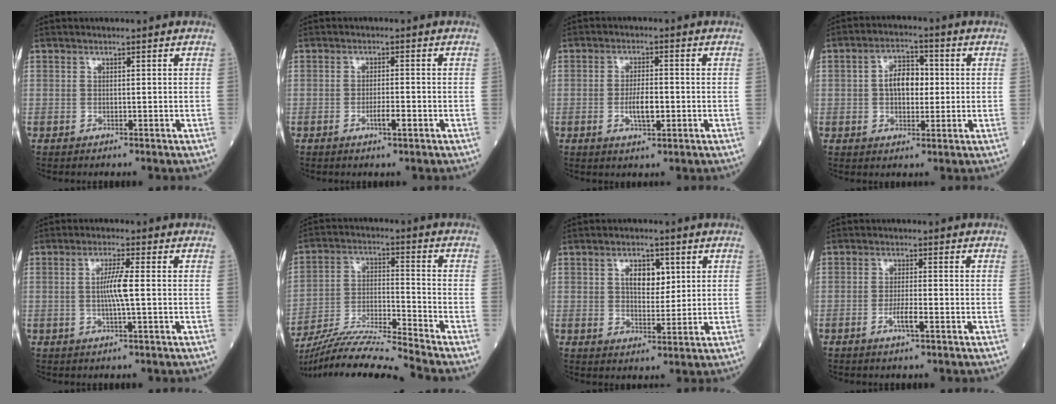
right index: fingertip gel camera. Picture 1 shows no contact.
{"total": 2.3, "force": [-1.0, 0.3, 2.1], "torque": [-0.034, -0.001, -0.018]}
{"total": 4.4, "force": [-1.1, 1.3, 4.1], "torque": [-0.077, 0.000, -0.017]}
{"total": 6.2, "force": [0.4, 3.5, 5.1], "torque": [-0.090, 0.016, 0.004]}
{"total": 4.2, "force": [-0.1, -0.2, 4.2], "torque": [-0.082, -0.001, -0.004]}
{"total": 13.7, "force": [-12.7, -2.3, 4.5], "torque": [-0.079, -0.003, -0.234]}
{"total": 5.0, "force": [1.7, 2.7, 3.9], "torque": [-0.062, 0.005, 0.028]}
{"total": 2.9, "force": [-1.3, 0.2, 2.6], "torque": [-0.049, -0.002, -0.025]}